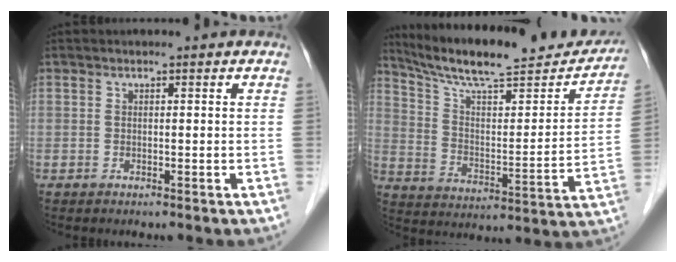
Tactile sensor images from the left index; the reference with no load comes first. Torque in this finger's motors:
{"motor_torque": [-0.26, -1.04, 0.33, 0.12]}